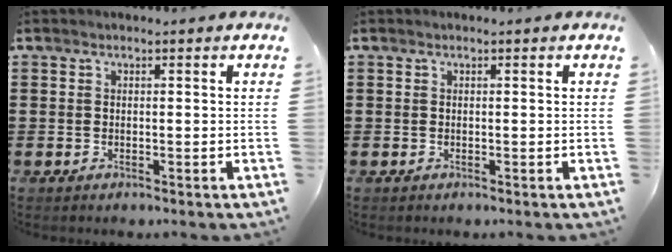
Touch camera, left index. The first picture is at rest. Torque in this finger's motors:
{"motor_torque": [0.00, 0.00, 0.00, 0.00]}